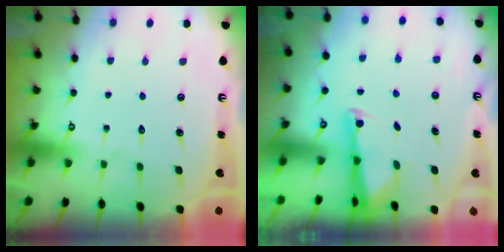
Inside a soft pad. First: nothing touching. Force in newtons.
{"total": 2.0, "press": 1.9, "slide": 0.4}